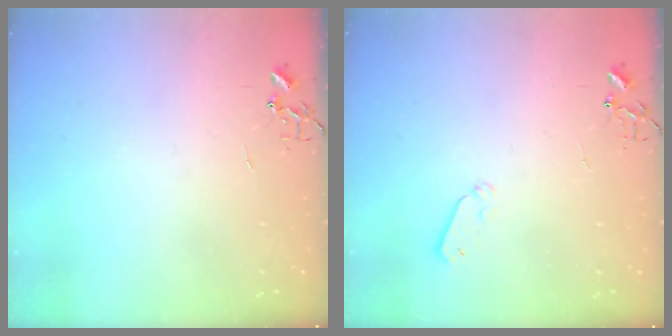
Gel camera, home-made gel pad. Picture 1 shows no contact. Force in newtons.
{"total": 4.2, "press": 4.2, "slide": 0.7}